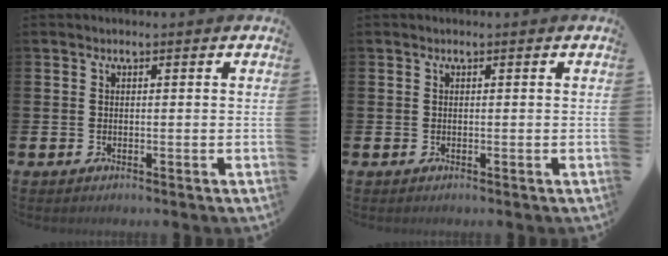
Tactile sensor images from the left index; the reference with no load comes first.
{"total": 0.0}